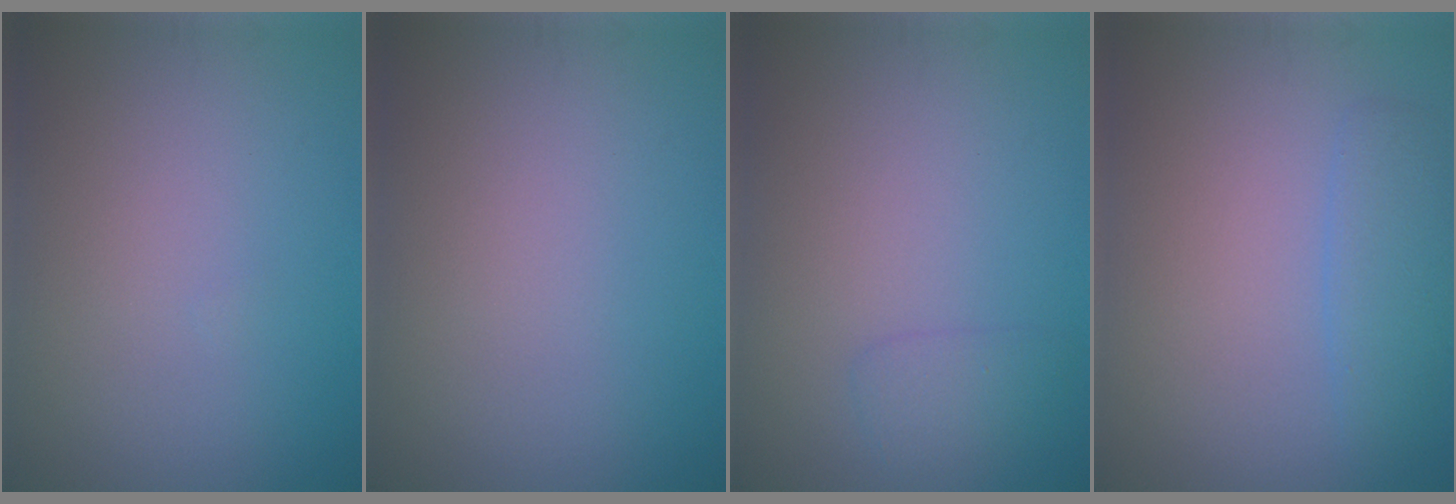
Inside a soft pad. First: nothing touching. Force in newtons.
{"total": 0.0}
{"total": 1.4, "press": 1.4, "slide": 0.1}
{"total": 2.5, "press": 2.5, "slide": 0.2}